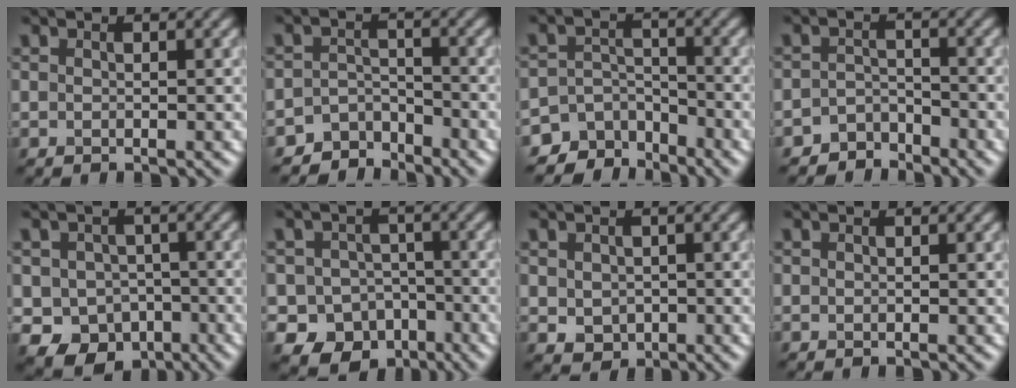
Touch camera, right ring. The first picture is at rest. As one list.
[{"total": 3.5, "force": [-3.2, 1.4, -0.1], "torque": [0.015, 0.003, -0.061]}, {"total": 5.2, "force": [-4.4, 2.8, 0.4], "torque": [0.010, -0.005, -0.070]}, {"total": 2.6, "force": [-2.4, 1.1, 0.0], "torque": [0.010, 0.007, -0.050]}, {"total": 6.6, "force": [-2.3, 5.5, 2.8], "torque": [-0.028, -0.005, -0.047]}, {"total": 9.3, "force": [-5.0, 7.4, 2.7], "torque": [-0.018, -0.025, -0.091]}, {"total": 2.1, "force": [0.1, 1.8, 1.0], "torque": [-0.022, -0.006, 0.003]}, {"total": 0.0}]